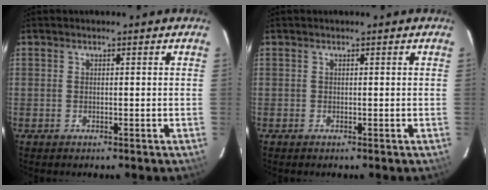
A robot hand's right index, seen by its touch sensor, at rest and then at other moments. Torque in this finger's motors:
{"motor_torque": [-0.01, 0.03, -0.03, 0.01]}